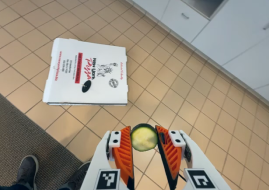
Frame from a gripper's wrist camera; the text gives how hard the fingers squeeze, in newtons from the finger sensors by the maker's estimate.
{"total": 7.4, "left": 7.4, "right": 7.3}